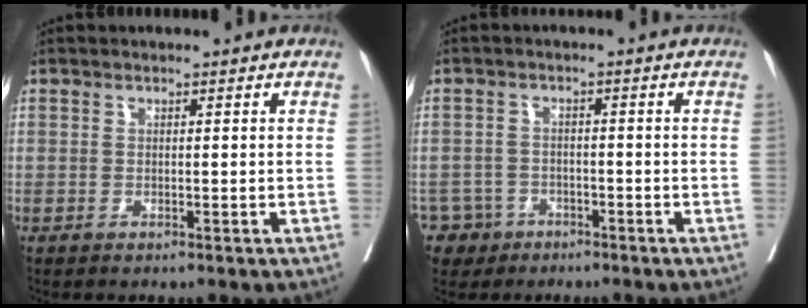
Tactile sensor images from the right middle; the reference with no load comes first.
{"total": 4.8, "force": [-3.0, 3.8, -0.2], "torque": [0.002, 0.010, -0.047]}